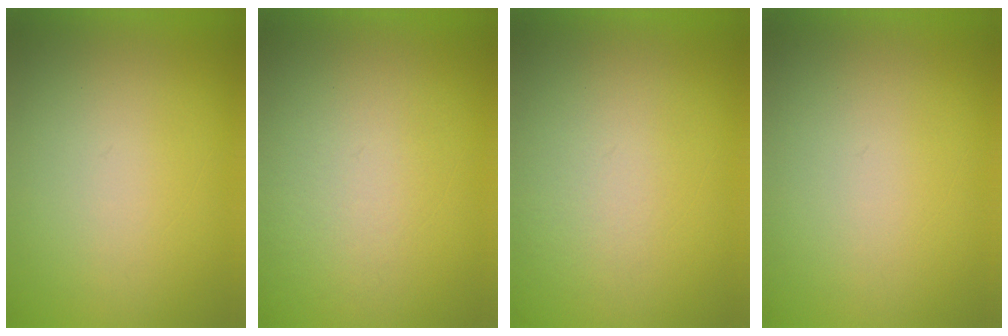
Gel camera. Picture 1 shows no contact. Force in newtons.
{"total": 3.2}
{"total": 2.2}
{"total": 0.0}